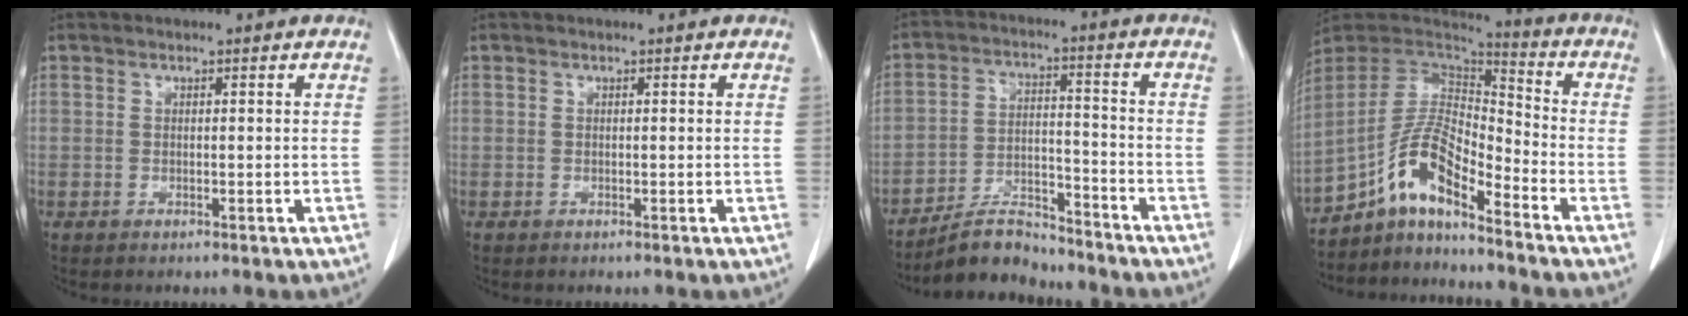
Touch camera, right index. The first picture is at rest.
{"total": 0.0}
{"total": 7.8, "force": [-7.4, 1.9, 1.6], "torque": [-0.029, 0.011, -0.130]}
{"total": 11.4, "force": [-7.6, 2.4, 8.1], "torque": [-0.166, 0.023, -0.142]}